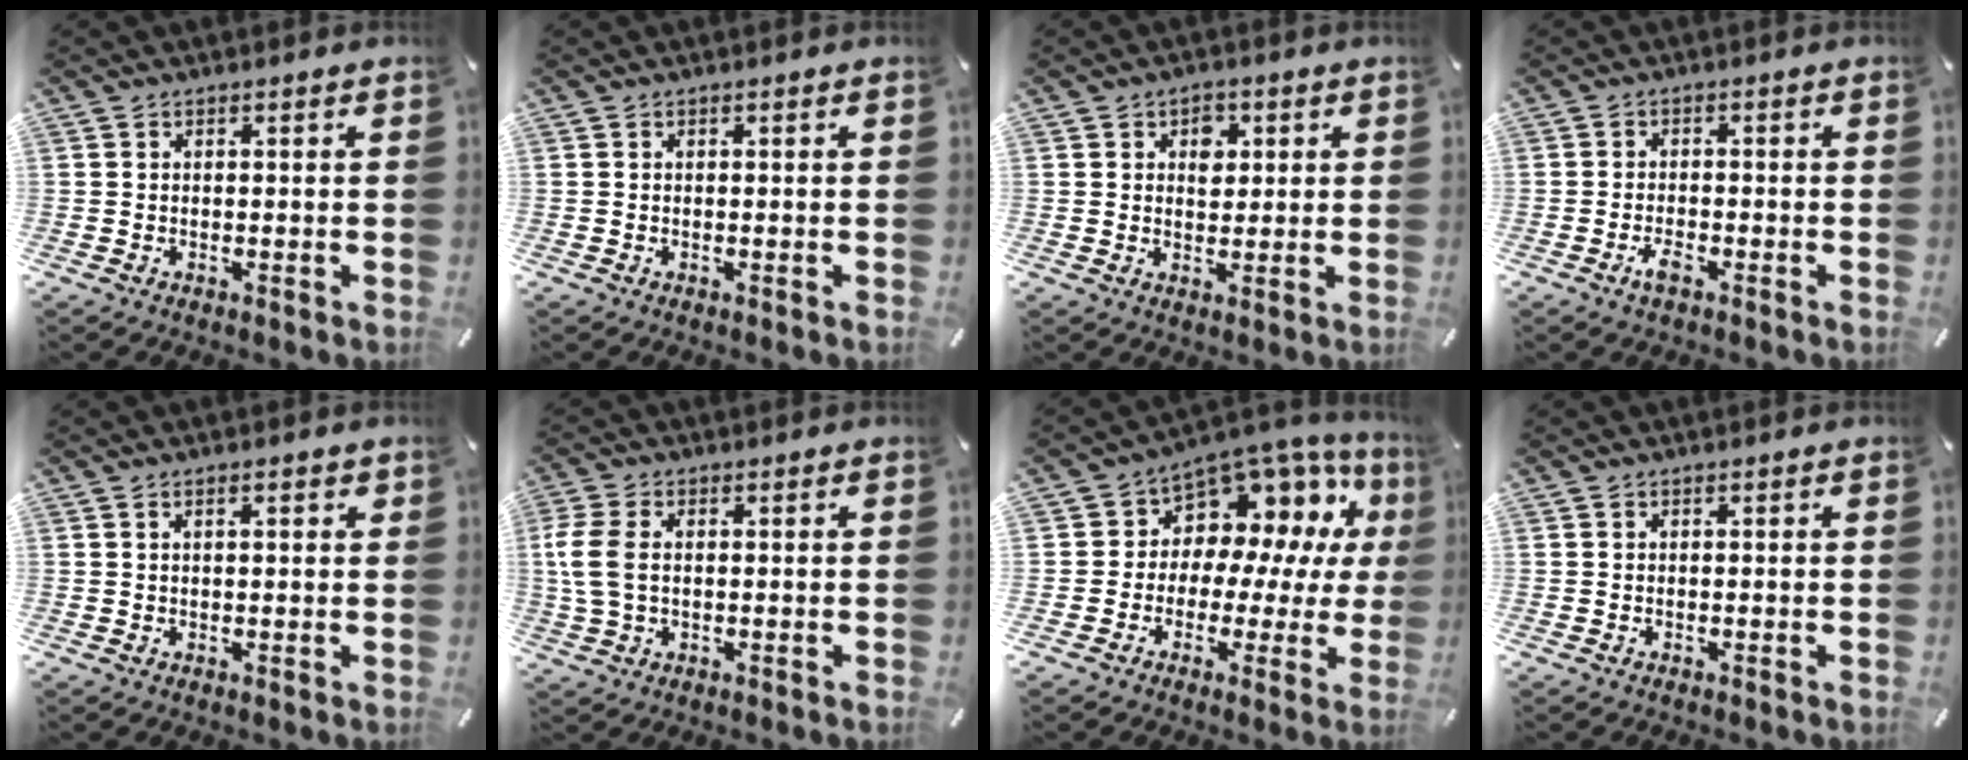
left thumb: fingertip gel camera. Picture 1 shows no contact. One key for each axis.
{"total": 0.0}
{"total": 4.3, "fx": 1.2, "fy": 3.3, "fz": 2.5, "tx": -0.014, "ty": -0.009, "tz": 0.010}
{"total": 2.9, "fx": -1.7, "fy": 1.2, "fz": 2.0, "tx": -0.046, "ty": 0.002, "tz": -0.036}
{"total": 1.8, "fx": 0.6, "fy": 0.6, "fz": 1.6, "tx": -0.033, "ty": 0.004, "tz": 0.009}
{"total": 7.2, "fx": 0.5, "fy": 4.8, "fz": 5.4, "tx": -0.140, "ty": -0.002, "tz": 0.003}
{"total": 8.4, "fx": 4.5, "fy": 6.4, "fz": 2.9, "tx": -0.060, "ty": -0.057, "tz": 0.084}
{"total": 0.0}